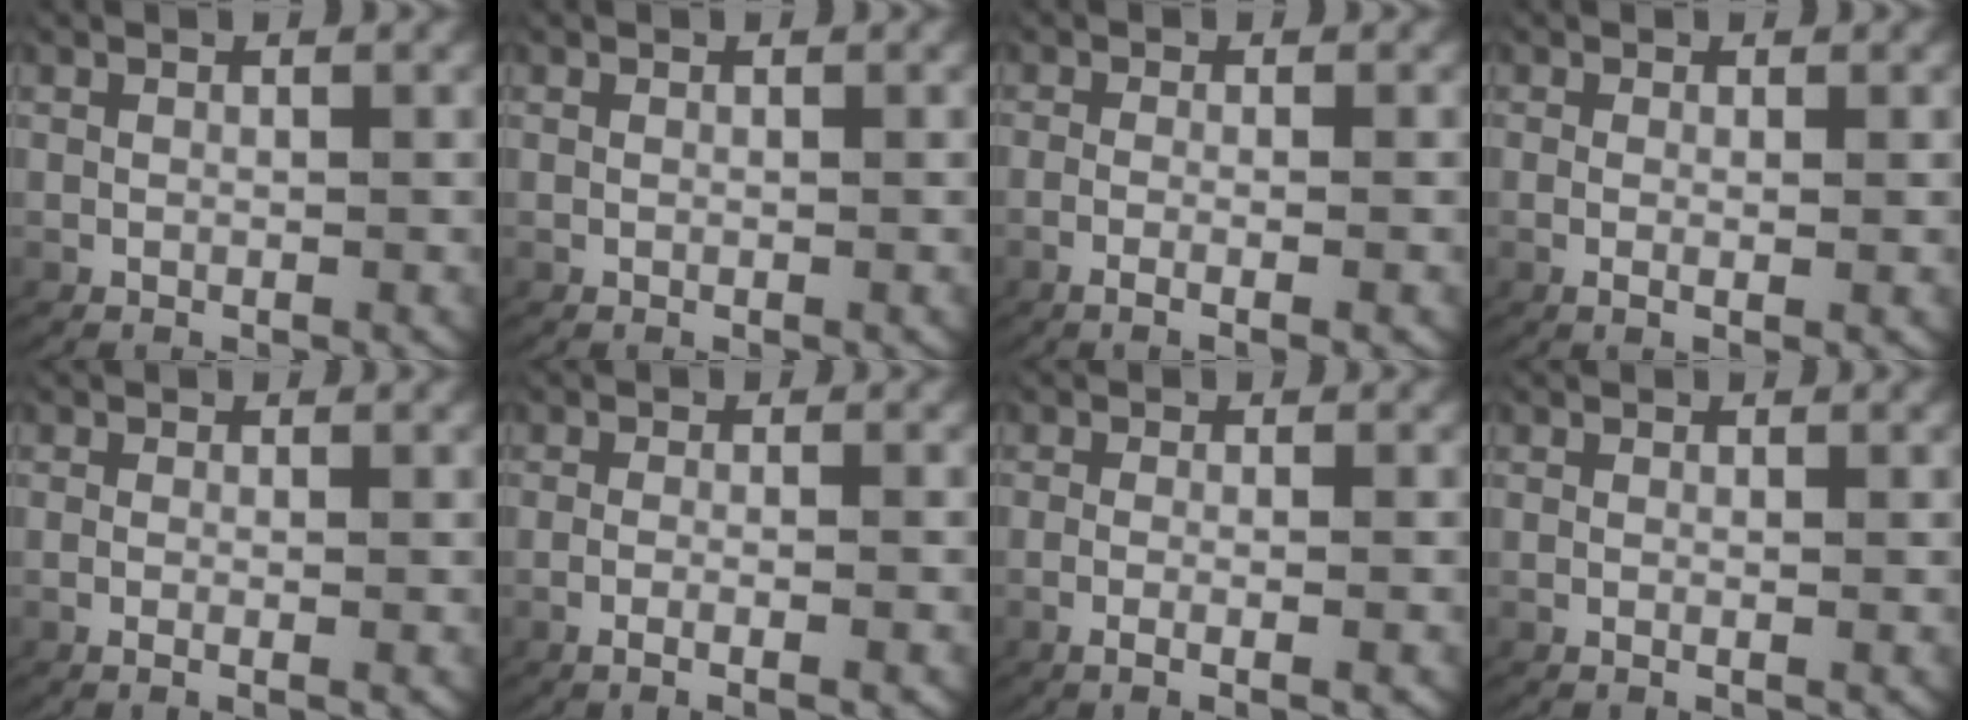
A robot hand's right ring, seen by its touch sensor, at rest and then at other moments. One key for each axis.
{"total": 0.0}
{"total": 2.8, "fx": -1.4, "fy": 0.3, "fz": 2.4, "tx": -0.053, "ty": -0.011, "tz": -0.020}
{"total": 1.5, "fx": -0.1, "fy": 0.0, "fz": 1.5, "tx": -0.038, "ty": -0.012, "tz": 0.003}
{"total": 1.4, "fx": -0.5, "fy": 0.1, "fz": 1.3, "tx": -0.032, "ty": -0.009, "tz": -0.006}
{"total": 2.7, "fx": -1.4, "fy": 0.3, "fz": 2.3, "tx": -0.049, "ty": -0.008, "tz": -0.021}
{"total": 2.9, "fx": -1.4, "fy": 0.4, "fz": 2.5, "tx": -0.052, "ty": -0.010, "tz": -0.018}
{"total": 0.6, "fx": -0.2, "fy": -0.1, "fz": 0.5, "tx": -0.009, "ty": -0.002, "tz": -0.004}